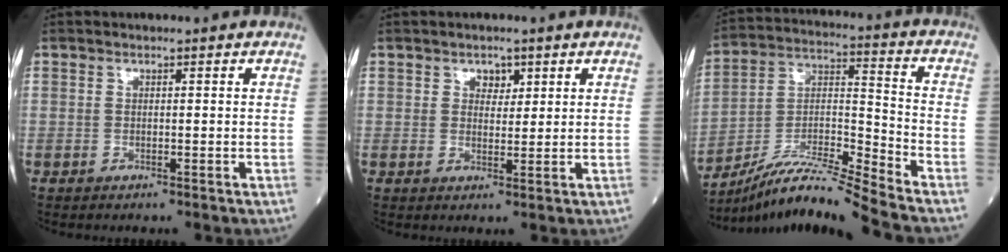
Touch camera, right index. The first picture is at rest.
{"total": 2.2, "force": [1.2, 1.5, 1.1], "torque": [-0.011, 0.000, 0.018]}
{"total": 13.4, "force": [-12.3, -2.1, 4.9], "torque": [-0.088, 0.010, -0.224]}